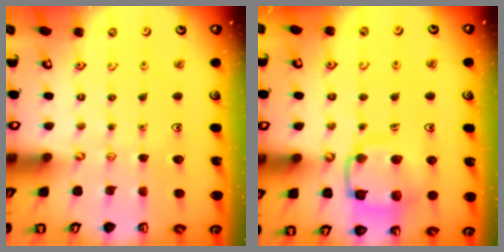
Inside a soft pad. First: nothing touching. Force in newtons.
{"total": 13.2, "press": 13.2, "slide": 1.4}